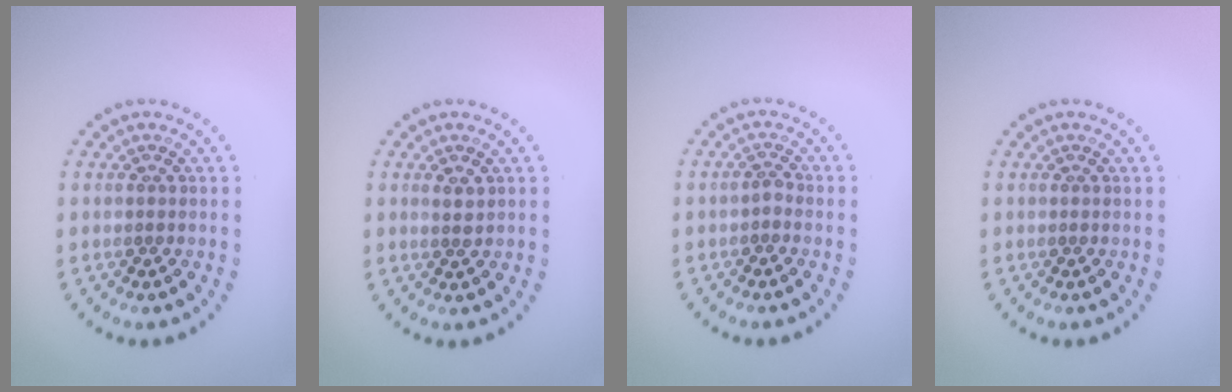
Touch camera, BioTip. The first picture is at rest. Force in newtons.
{"total": 1.1, "press": 1.0, "slide": 0.5}
{"total": 1.0, "press": 0.8, "slide": 0.6}
{"total": 0.0}